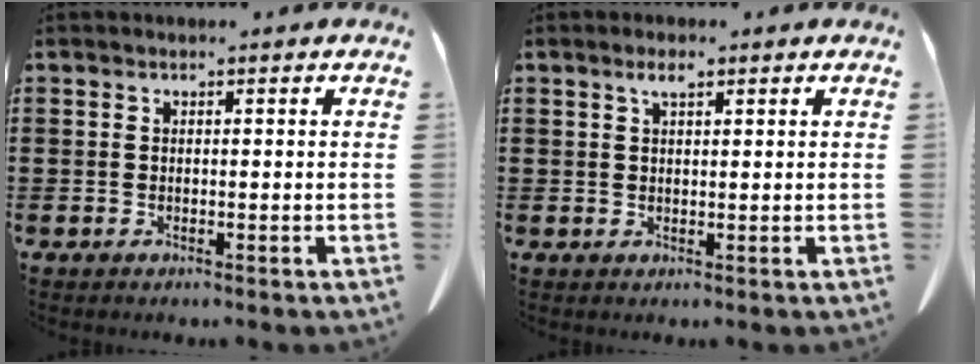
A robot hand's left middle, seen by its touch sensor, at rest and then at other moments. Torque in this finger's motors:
{"motor_torque": [0.39, 0.22, 0.04, 0.02]}